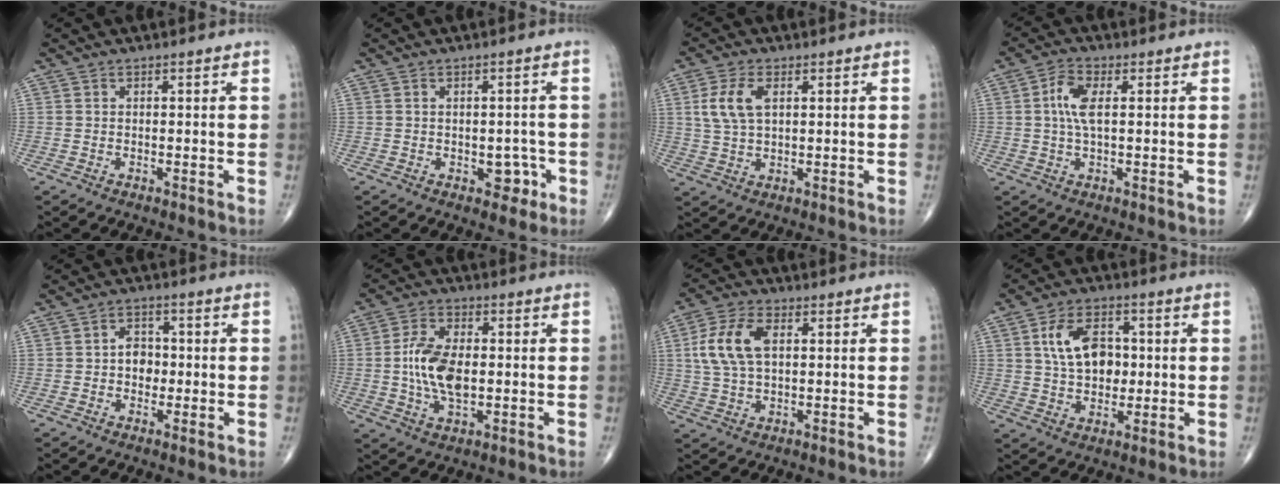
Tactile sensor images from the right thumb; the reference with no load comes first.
{"total": 3.5, "force": [-1.1, 2.4, 2.3], "torque": [-0.005, 0.007, -0.013]}
{"total": 6.9, "force": [1.9, 3.7, 5.5], "torque": [-0.122, 0.000, 0.040]}
{"total": 5.5, "force": [0.9, 2.3, 4.9], "torque": [-0.113, 0.004, 0.012]}
{"total": 4.7, "force": [-0.2, 3.6, 3.0], "torque": [-0.023, 0.009, -0.010]}
{"total": 10.6, "force": [-0.3, 5.7, 9.0], "torque": [-0.169, 0.002, -0.006]}
{"total": 9.9, "force": [2.0, 5.5, 8.0], "torque": [-0.169, 0.010, 0.038]}
{"total": 11.2, "force": [1.9, 7.3, 8.2], "torque": [-0.119, 0.002, 0.033]}